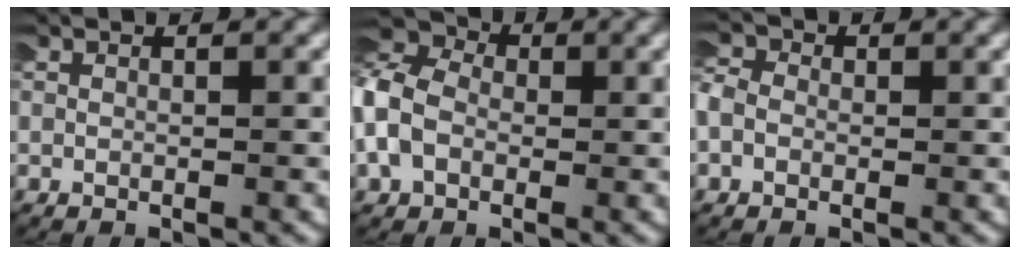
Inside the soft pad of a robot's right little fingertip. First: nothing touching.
{"total": 9.1, "force": [1.9, 7.4, 4.9], "torque": [-0.112, 0.020, 0.010]}
{"total": 3.2, "force": [0.2, 2.8, 1.5], "torque": [-0.044, 0.003, -0.004]}